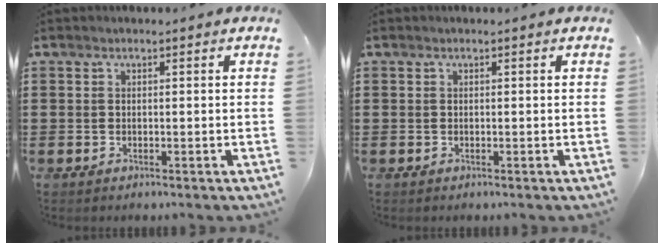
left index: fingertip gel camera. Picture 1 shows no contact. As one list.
[{"total": 0.0}]